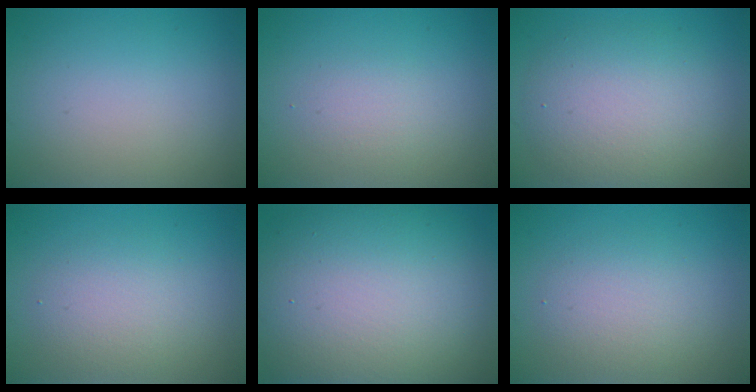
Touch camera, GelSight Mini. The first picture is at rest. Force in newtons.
{"total": 1.5, "press": 1.5, "slide": 0.1}
{"total": 6.0, "press": 6.0, "slide": 0.5}
{"total": 3.1, "press": 3.1, "slide": 0.1}
{"total": 15.7, "press": 15.6, "slide": 0.9}
{"total": 2.9, "press": 2.9, "slide": 0.2}